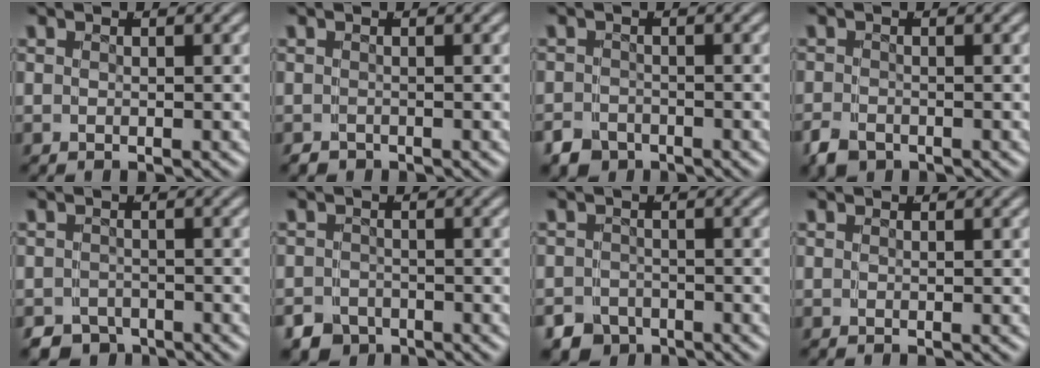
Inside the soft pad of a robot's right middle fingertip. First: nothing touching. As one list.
[{"total": 1.1, "force": [-1.0, 0.4, -0.2], "torque": [0.011, -0.008, -0.014]}, {"total": 3.4, "force": [-2.6, 2.1, 0.6], "torque": [0.005, -0.009, -0.045]}, {"total": 2.3, "force": [-1.7, 1.3, 0.7], "torque": [-0.010, -0.011, -0.025]}, {"total": 4.8, "force": [-4.0, 2.7, 0.5], "torque": [0.016, -0.009, -0.069]}, {"total": 4.7, "force": [-3.5, 3.0, 0.8], "torque": [0.006, -0.013, -0.061]}, {"total": 5.3, "force": [-3.9, 3.4, 0.9], "torque": [0.006, -0.015, -0.068]}, {"total": 0.0}]